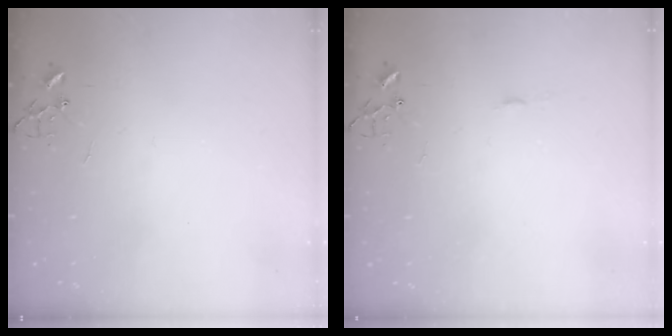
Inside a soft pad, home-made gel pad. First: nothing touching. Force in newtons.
{"total": 3.3, "press": 3.3, "slide": 0.4}